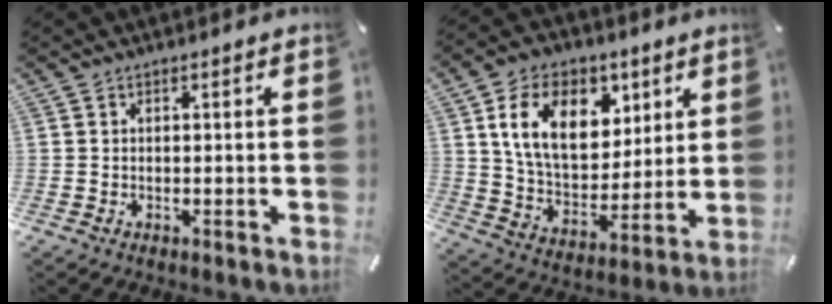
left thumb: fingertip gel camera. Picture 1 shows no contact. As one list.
[{"total": 16.3, "force": [6.7, 11.5, 9.4], "torque": [-0.155, -0.011, 0.127]}]